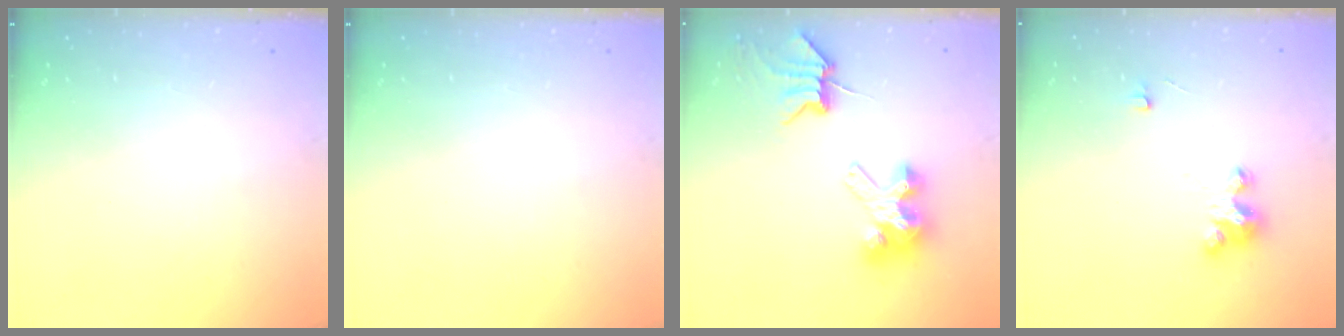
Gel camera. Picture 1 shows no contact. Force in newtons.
{"total": 0.0}
{"total": 8.7, "press": 8.6, "slide": 1.3}
{"total": 4.0, "press": 4.0, "slide": 0.2}